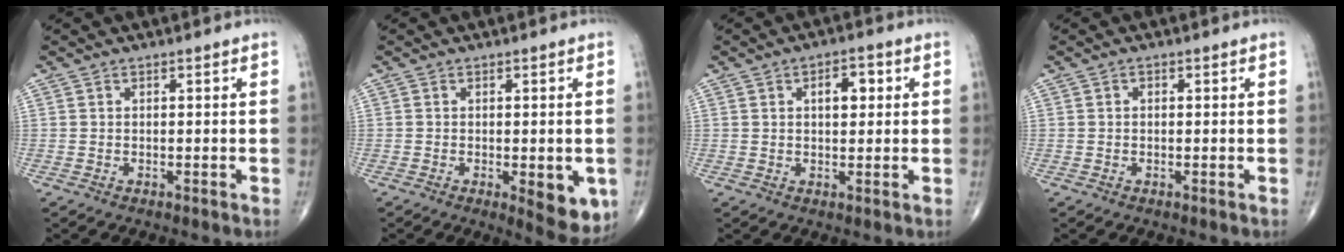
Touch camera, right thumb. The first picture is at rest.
{"total": 7.7, "force": [-2.1, 2.9, 6.8], "torque": [-0.065, -0.012, -0.021]}
{"total": 4.9, "force": [1.4, 2.6, 3.9], "torque": [-0.045, 0.004, 0.017]}
{"total": 0.7, "force": [0.1, 0.5, 0.5], "torque": [-0.008, 0.002, 0.001]}